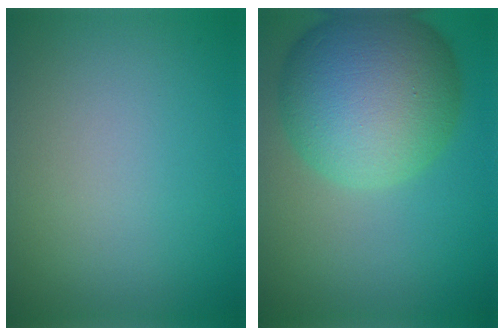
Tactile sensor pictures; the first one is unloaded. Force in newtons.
{"total": 11.9, "press": 11.9, "slide": 0.6}